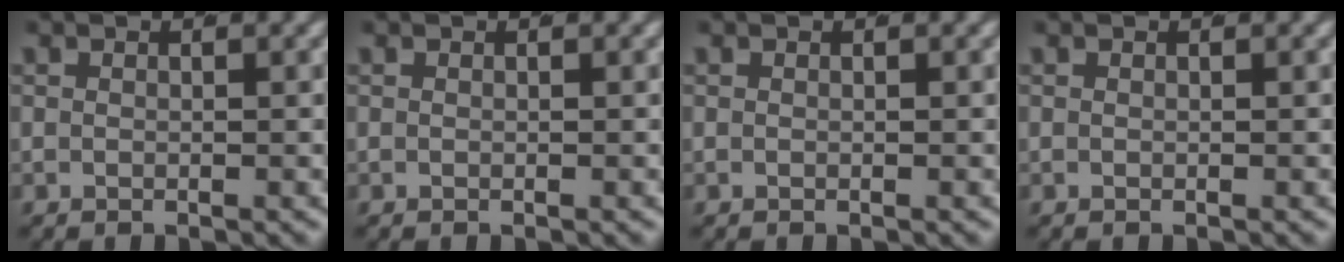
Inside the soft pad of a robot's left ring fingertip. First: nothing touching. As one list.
[{"total": 0.0}, {"total": 0.0}, {"total": 0.0}]